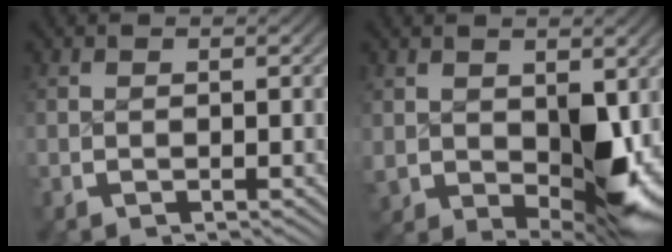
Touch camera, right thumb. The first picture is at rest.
{"total": 6.9, "force": [-0.2, 4.1, 5.6], "torque": [-0.084, -0.037, 0.026]}